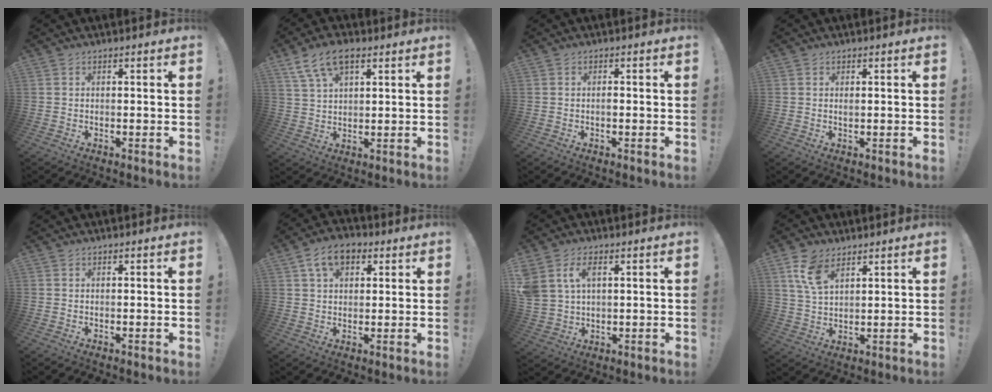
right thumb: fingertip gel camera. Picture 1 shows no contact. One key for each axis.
{"total": 9.4, "fx": 4.9, "fy": 4.7, "fz": 6.5, "tx": -0.115, "ty": -0.010, "tz": 0.096}
{"total": 1.0, "fx": -0.5, "fy": 0.4, "fz": 0.7, "tx": -0.013, "ty": 0.002, "tz": -0.010}
{"total": 0.6, "fx": 0.1, "fy": 0.3, "fz": 0.5, "tx": -0.002, "ty": -0.002, "tz": -0.001}
{"total": 0.0}
{"total": 9.3, "fx": 4.0, "fy": 6.0, "fz": 5.8, "tx": -0.090, "ty": 0.004, "tz": 0.076}
{"total": 7.5, "fx": 3.1, "fy": 4.9, "fz": 4.8, "tx": -0.098, "ty": -0.004, "tz": 0.058}
{"total": 8.5, "fx": 5.0, "fy": 4.4, "fz": 5.1, "tx": -0.098, "ty": -0.012, "tz": 0.098}